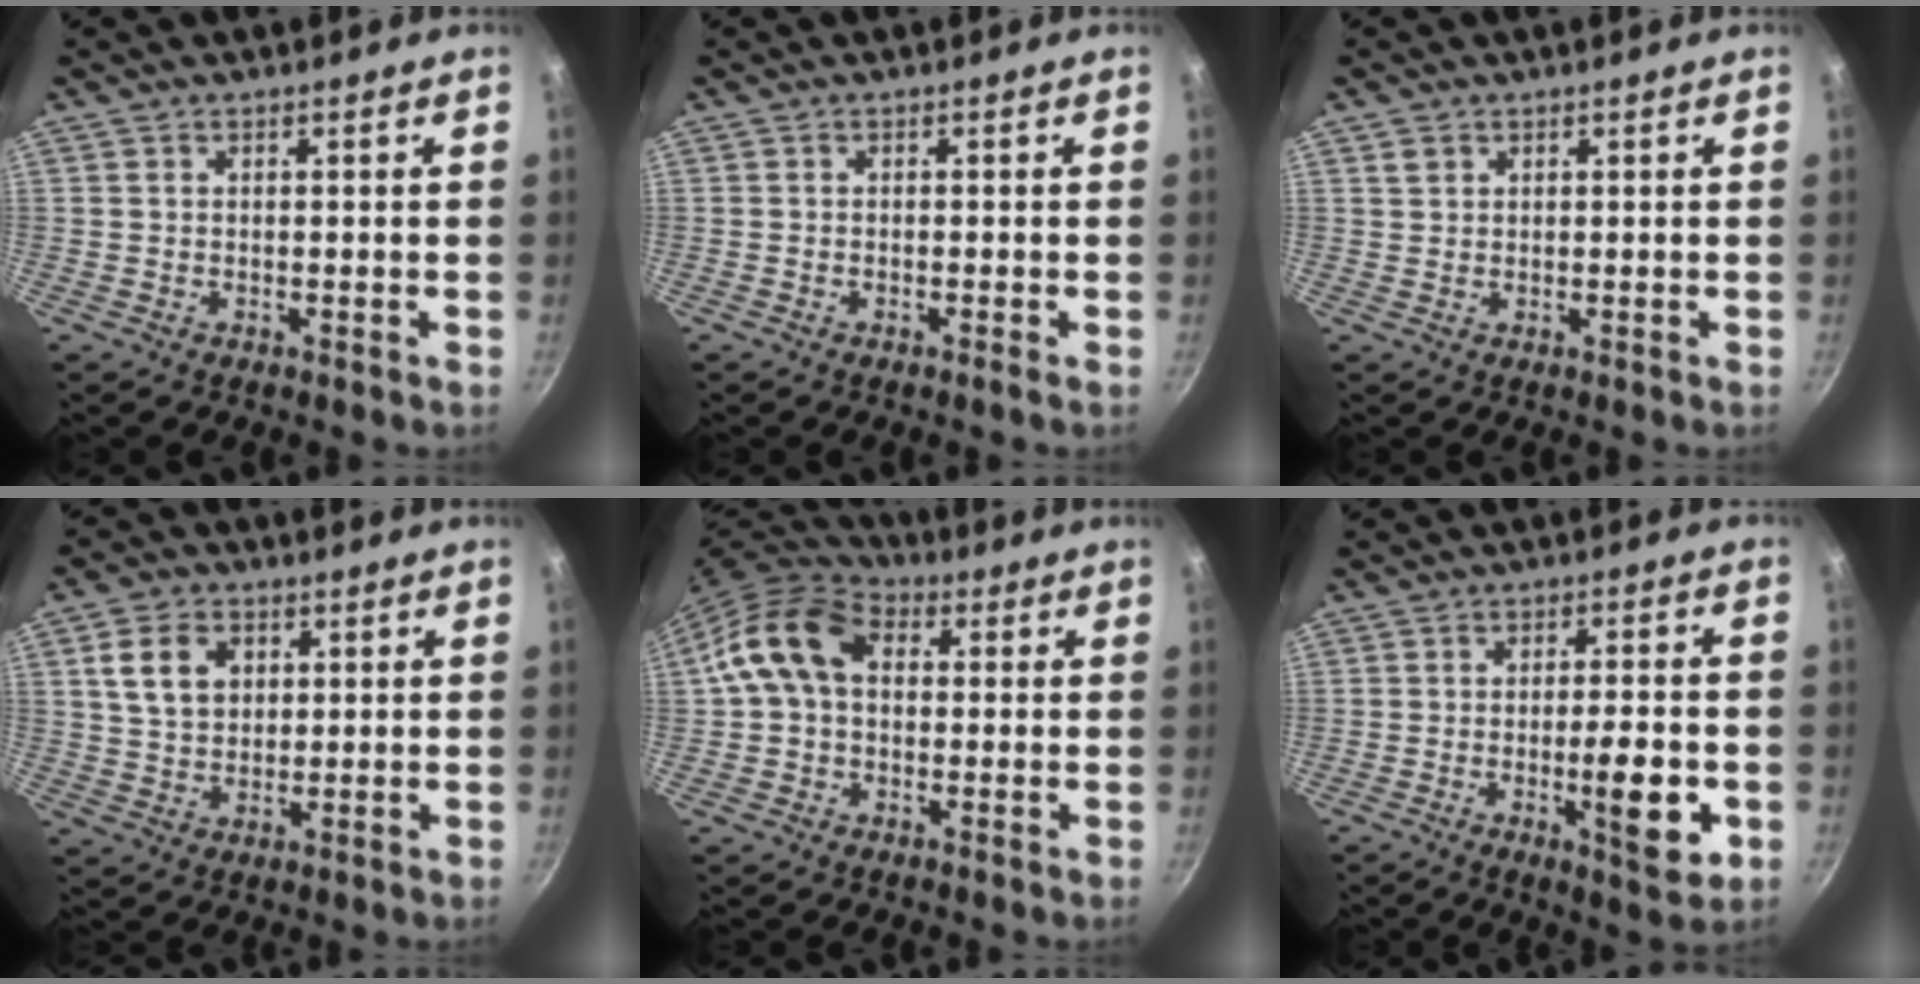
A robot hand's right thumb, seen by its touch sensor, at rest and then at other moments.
{"total": 0.6, "force": [-0.4, -0.1, 0.4], "torque": [-0.015, 0.003, -0.008]}
{"total": 1.7, "force": [0.8, 1.3, 0.6], "torque": [-0.007, 0.002, 0.015]}
{"total": 8.4, "force": [2.4, 6.3, 5.1], "torque": [-0.076, 0.002, 0.041]}
{"total": 12.1, "force": [1.5, 8.9, 8.1], "torque": [-0.124, 0.028, 0.007]}
{"total": 10.6, "force": [-3.0, 2.8, 9.8], "torque": [-0.134, 0.010, -0.042]}